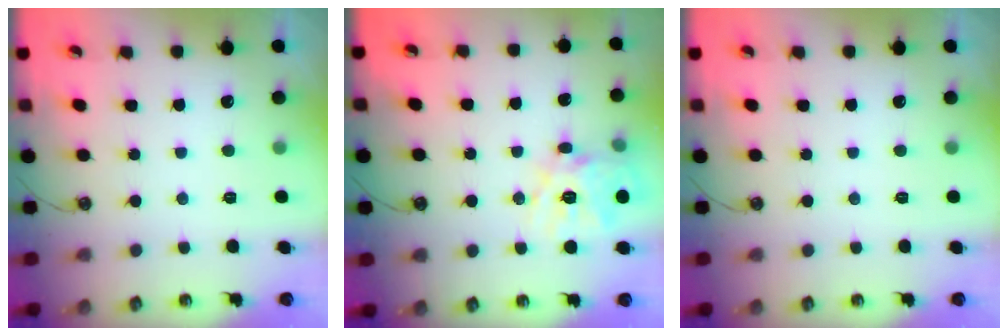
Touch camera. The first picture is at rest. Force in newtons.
{"total": 15.7, "press": 15.6, "slide": 1.7}
{"total": 0.0}